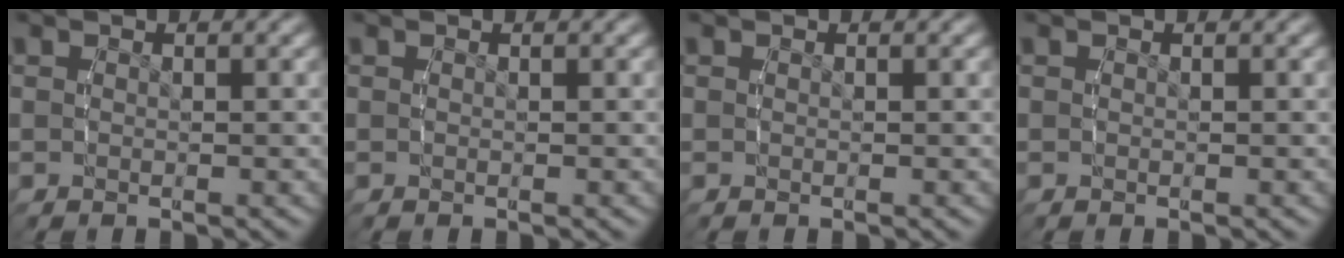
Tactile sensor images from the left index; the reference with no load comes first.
{"total": 0.0}
{"total": 0.0}
{"total": 0.0}